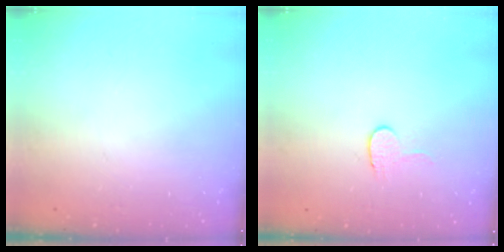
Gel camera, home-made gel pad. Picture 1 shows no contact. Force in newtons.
{"total": 6.2, "press": 6.2, "slide": 0.5}